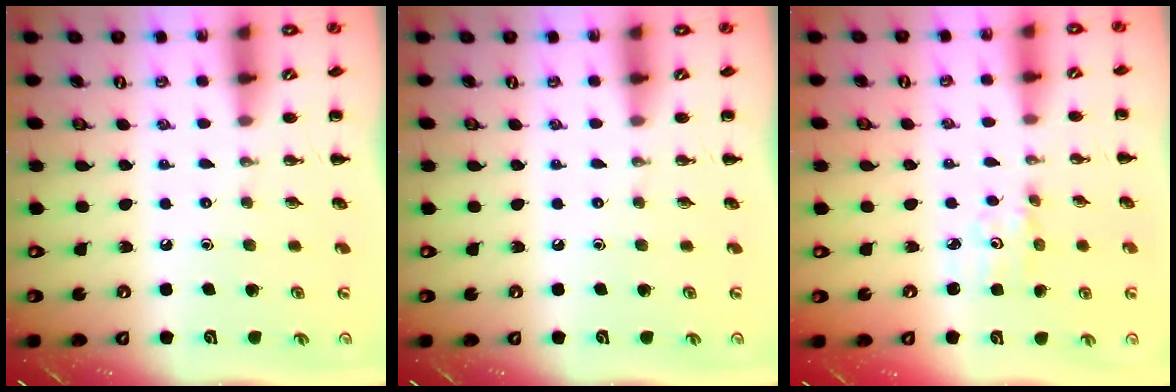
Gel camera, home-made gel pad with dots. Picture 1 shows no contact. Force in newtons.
{"total": 0.0}
{"total": 2.0, "press": 2.0, "slide": 0.2}